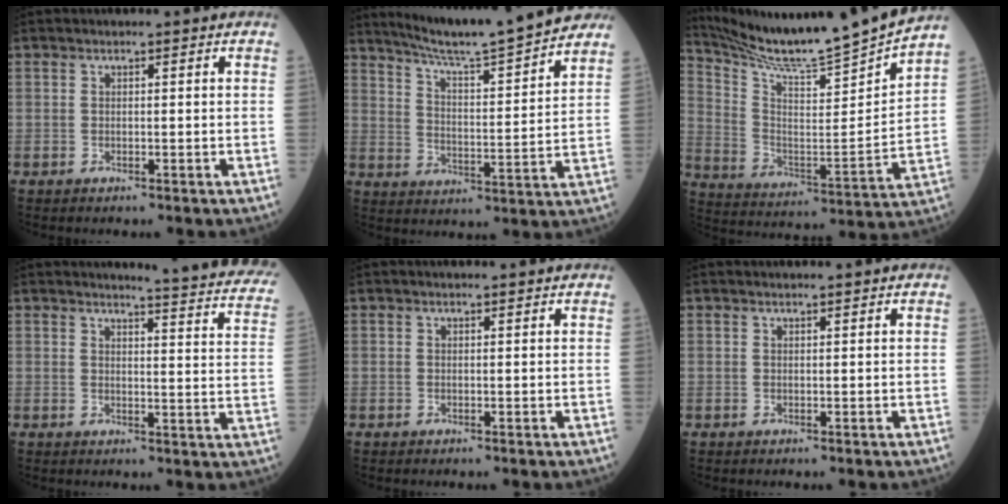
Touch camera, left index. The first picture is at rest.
{"total": 17.5, "force": [15.8, -0.4, 7.4], "torque": [-0.121, -0.010, 0.232]}
{"total": 18.6, "force": [17.5, -2.4, 5.8], "torque": [-0.117, -0.068, 0.281]}
{"total": 16.2, "force": [15.4, 0.1, 5.0], "torque": [-0.051, -0.099, 0.148]}
{"total": 1.3, "force": [1.3, -0.1, 0.4], "torque": [-0.002, 0.009, 0.020]}
{"total": 1.2, "force": [1.1, -0.2, 0.4], "torque": [-0.001, 0.010, 0.022]}